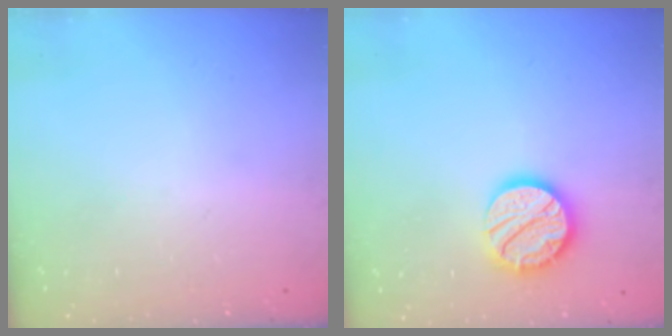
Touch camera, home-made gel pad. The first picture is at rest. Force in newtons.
{"total": 16.9, "press": 16.9, "slide": 1.4}